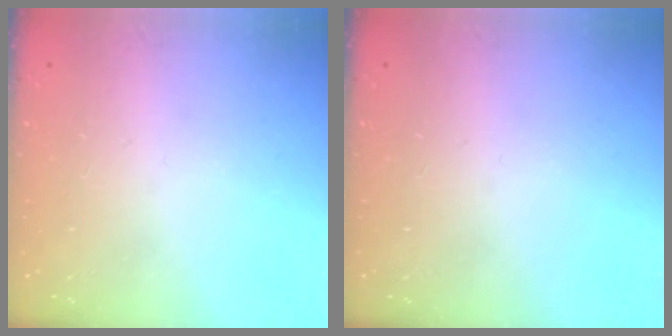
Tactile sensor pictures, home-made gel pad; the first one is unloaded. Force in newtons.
{"total": 0.0}